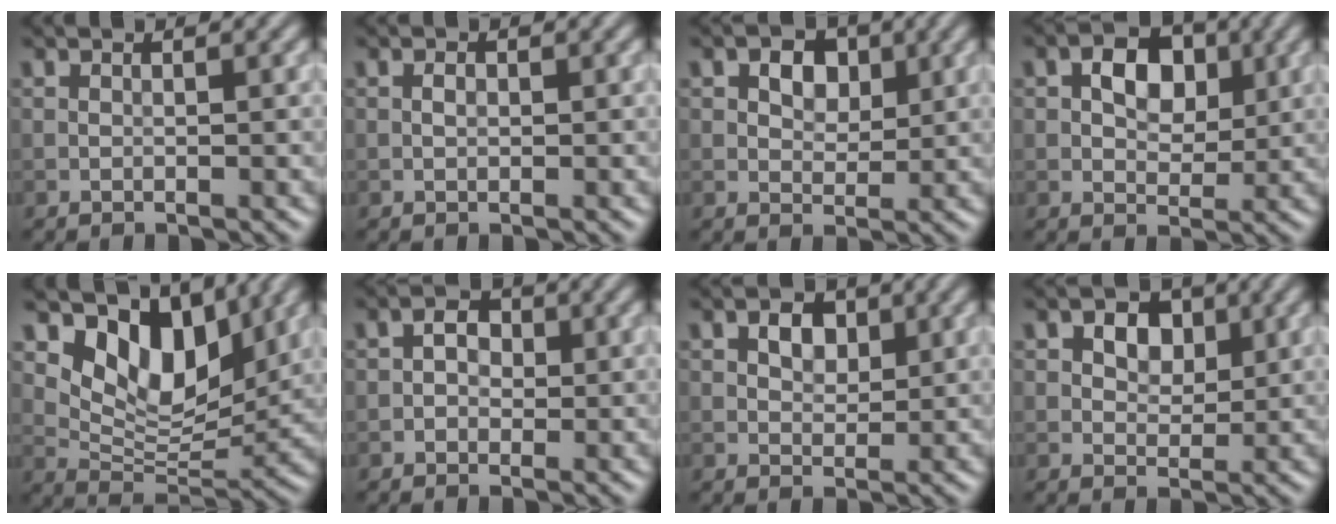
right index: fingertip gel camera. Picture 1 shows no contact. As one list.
[{"total": 0.7, "force": [0.0, 0.4, 0.5], "torque": [-0.008, 0.001, -0.001]}, {"total": 3.8, "force": [1.5, 2.6, 2.4], "torque": [-0.032, 0.001, 0.010]}, {"total": 4.5, "force": [1.0, 3.1, 3.1], "torque": [-0.045, 0.004, 0.009]}, {"total": 8.3, "force": [4.4, 4.6, 5.4], "torque": [-0.087, -0.013, 0.079]}, {"total": 2.0, "force": [0.0, 1.6, 1.1], "torque": [-0.005, 0.002, -0.011]}, {"total": 2.5, "force": [0.9, 1.7, 1.5], "torque": [-0.026, 0.002, 0.013]}, {"total": 4.4, "force": [1.8, 3.0, 2.7], "torque": [-0.040, 0.006, 0.015]}]